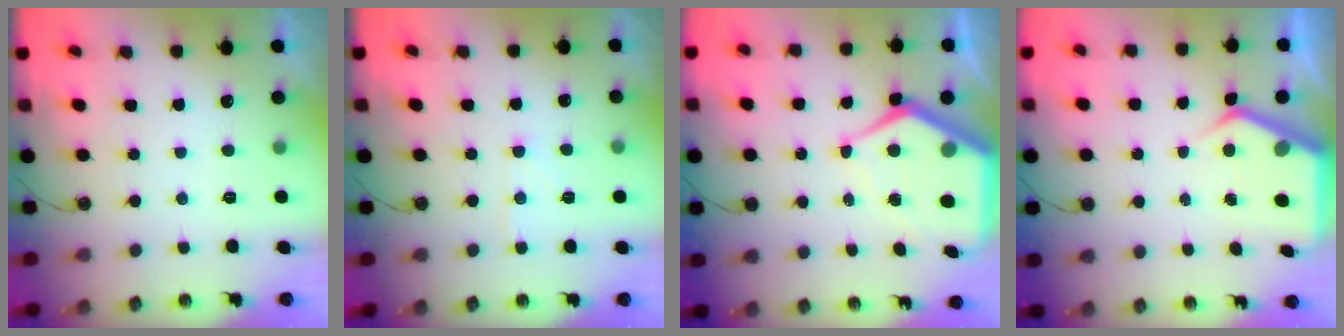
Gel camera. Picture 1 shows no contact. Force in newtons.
{"total": 5.4, "press": 5.3, "slide": 0.8}
{"total": 12.6, "press": 12.5, "slide": 1.3}
{"total": 5.0, "press": 4.9, "slide": 0.3}